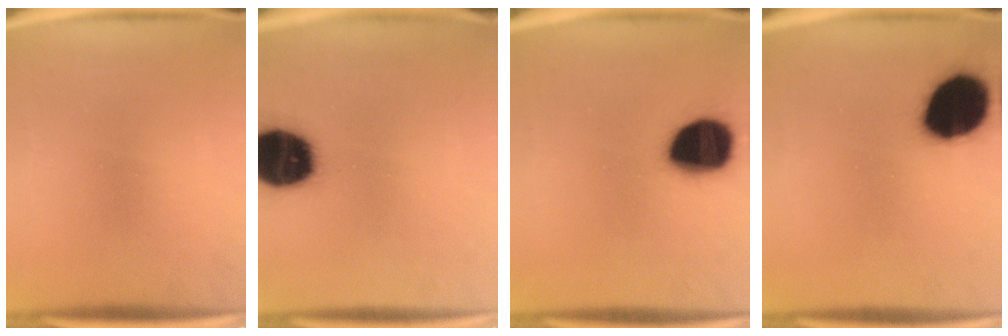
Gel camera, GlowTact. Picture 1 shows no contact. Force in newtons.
{"total": 19.5}
{"total": 18.0}
{"total": 18.6}